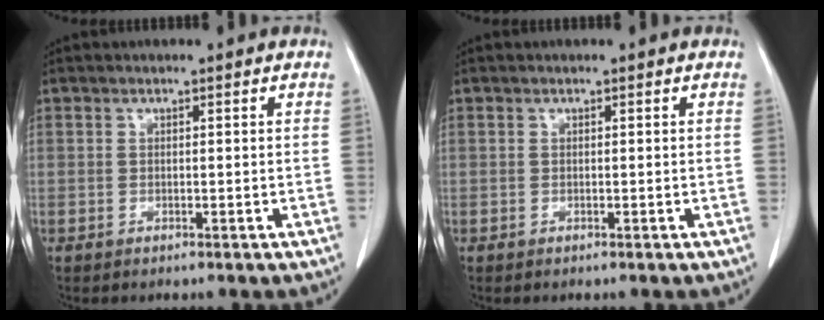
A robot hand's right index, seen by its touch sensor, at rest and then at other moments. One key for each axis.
{"total": 0.0}